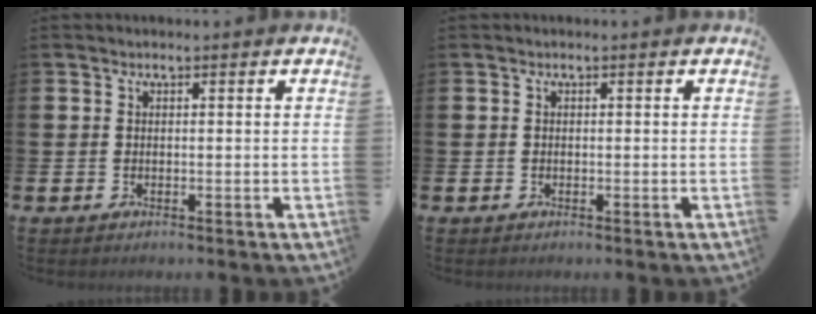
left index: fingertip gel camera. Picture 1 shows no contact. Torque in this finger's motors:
{"motor_torque": [-0.21, -0.09, -0.01, -0.01]}